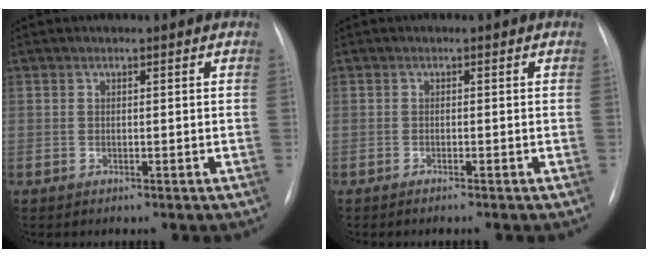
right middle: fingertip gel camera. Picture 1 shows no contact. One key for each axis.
{"total": 0.9, "fx": -0.7, "fy": -0.1, "fz": 0.5, "tx": -0.008, "ty": 0.000, "tz": -0.011}